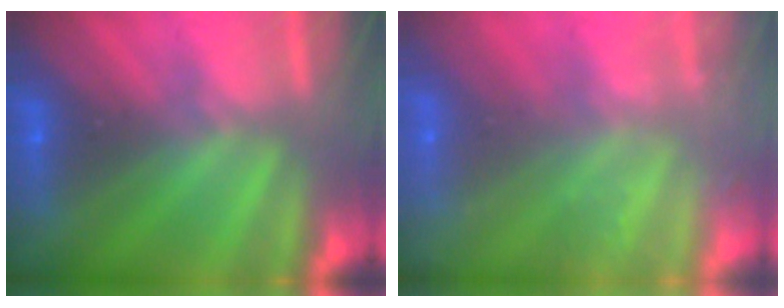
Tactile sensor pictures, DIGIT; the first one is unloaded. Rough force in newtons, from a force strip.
{"total": 2.4}